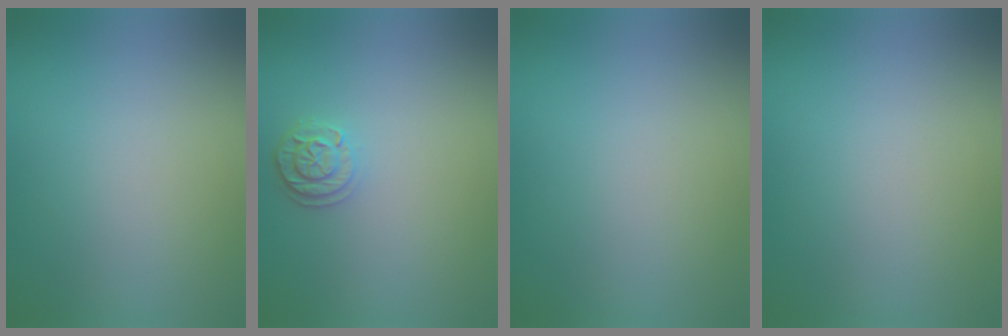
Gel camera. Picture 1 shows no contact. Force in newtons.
{"total": 2.1, "press": 1.8, "slide": 0.9}
{"total": 0.0}
{"total": 0.0}